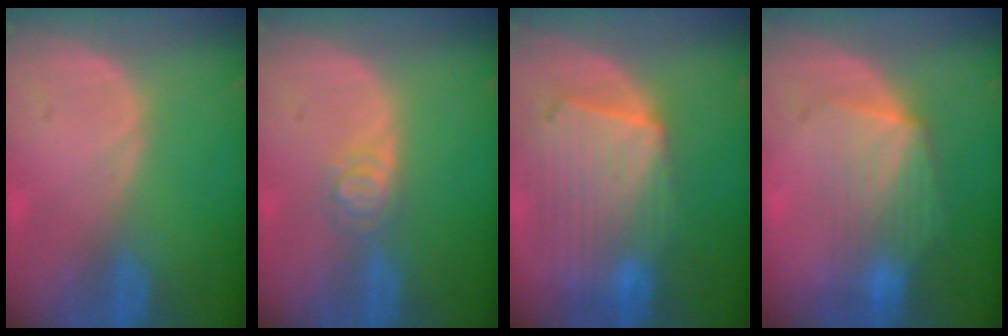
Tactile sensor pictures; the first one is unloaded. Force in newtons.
{"total": 2.9, "press": 2.9, "slide": 0.3}
{"total": 10.8, "press": 9.4, "slide": 5.4}
{"total": 7.1, "press": 6.8, "slide": 2.3}